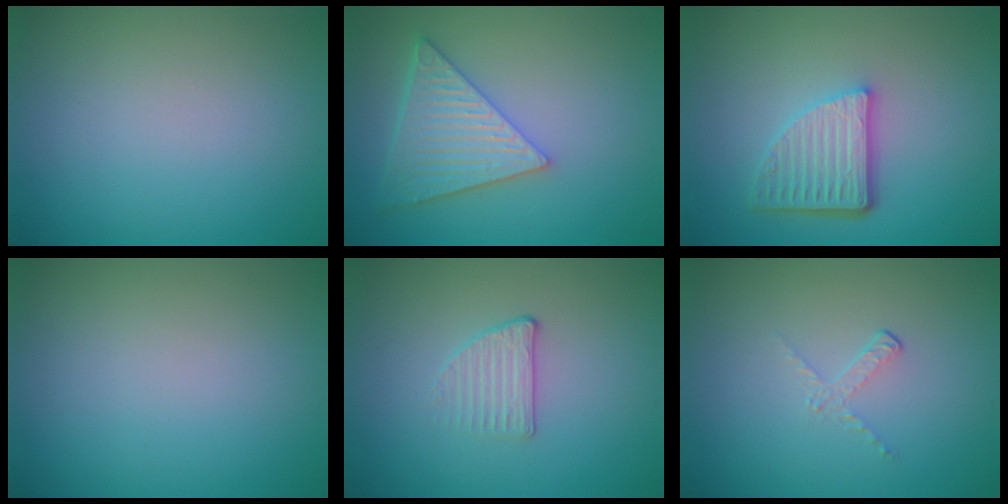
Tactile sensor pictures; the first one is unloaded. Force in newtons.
{"total": 6.0, "press": 4.9, "slide": 3.4}
{"total": 4.9, "press": 3.5, "slide": 3.4}
{"total": 0.0}
{"total": 1.6, "press": 1.1, "slide": 1.1}
{"total": 1.1, "press": 0.4, "slide": 1.1}